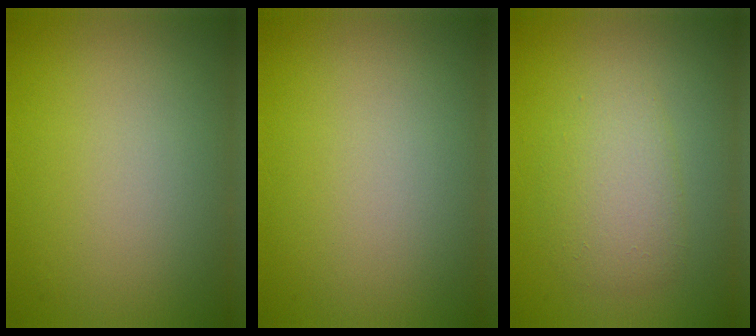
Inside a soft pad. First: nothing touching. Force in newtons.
{"total": 0.0}
{"total": 3.0, "press": 3.0, "slide": 0.1}